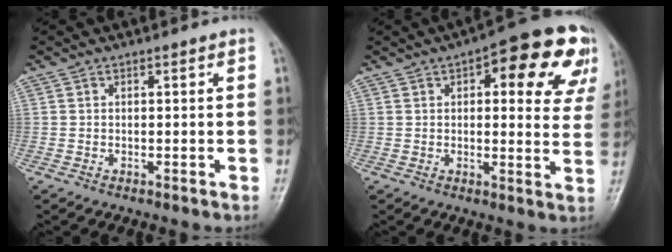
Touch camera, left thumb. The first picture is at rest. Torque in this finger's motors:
{"motor_torque": [0.54, 0.59, 0.52, -0.13, 0.13]}